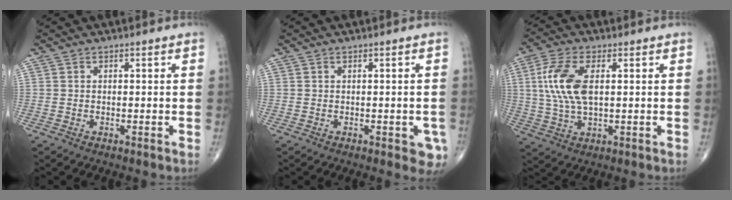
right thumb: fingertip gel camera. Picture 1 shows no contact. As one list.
[{"total": 3.8, "force": [-1.3, 1.7, 3.1], "torque": [-0.013, -0.002, -0.013]}, {"total": 10.8, "force": [1.9, 5.1, 9.3], "torque": [-0.209, 0.002, 0.039]}]